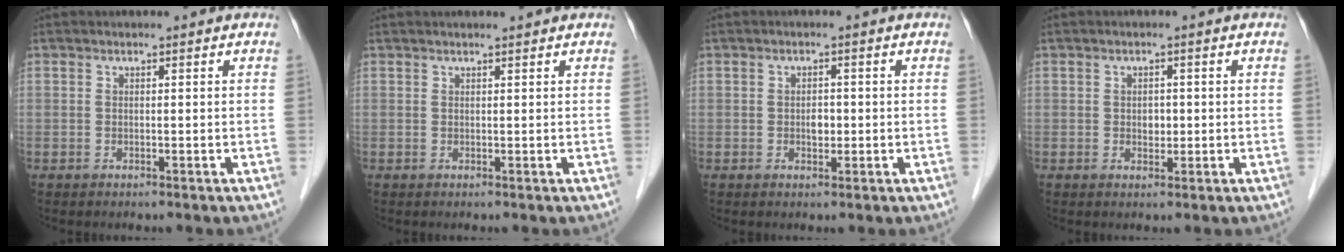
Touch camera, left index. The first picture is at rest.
{"total": 4.2, "force": [3.6, 0.1, 2.1], "torque": [-0.027, 0.031, 0.058]}
{"total": 2.0, "force": [-0.1, 1.2, 1.6], "torque": [-0.029, 0.002, 0.000]}
{"total": 2.2, "force": [0.2, 1.4, 1.7], "torque": [-0.033, 0.003, 0.006]}